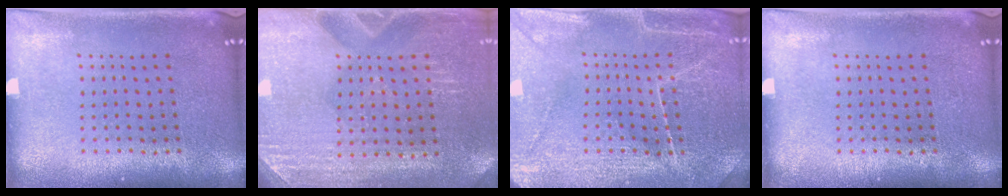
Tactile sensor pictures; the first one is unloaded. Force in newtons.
{"total": 2.9, "press": 2.8, "slide": 0.4}
{"total": 3.6, "press": 3.5, "slide": 0.7}
{"total": 0.0}